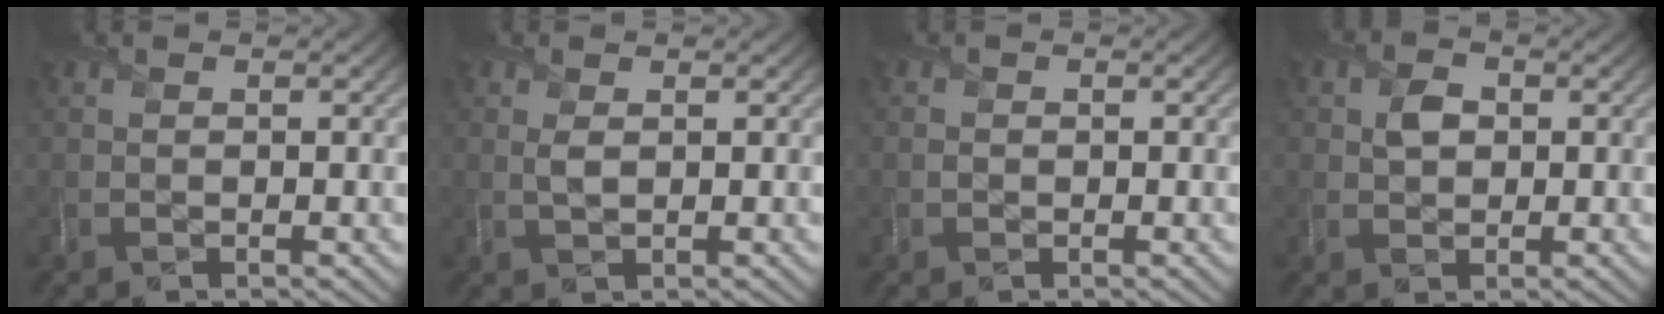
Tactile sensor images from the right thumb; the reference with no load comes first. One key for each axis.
{"total": 1.4, "fx": 0.4, "fy": 0.7, "fz": 1.1, "tx": -0.028, "ty": -0.004, "tz": 0.007}
{"total": 0.7, "fx": -0.2, "fy": 0.7, "fz": 0.1, "tx": 0.000, "ty": -0.005, "tz": -0.006}
{"total": 2.7, "fx": 0.4, "fy": 2.1, "fz": 1.6, "tx": -0.035, "ty": 0.000, "tz": 0.002}